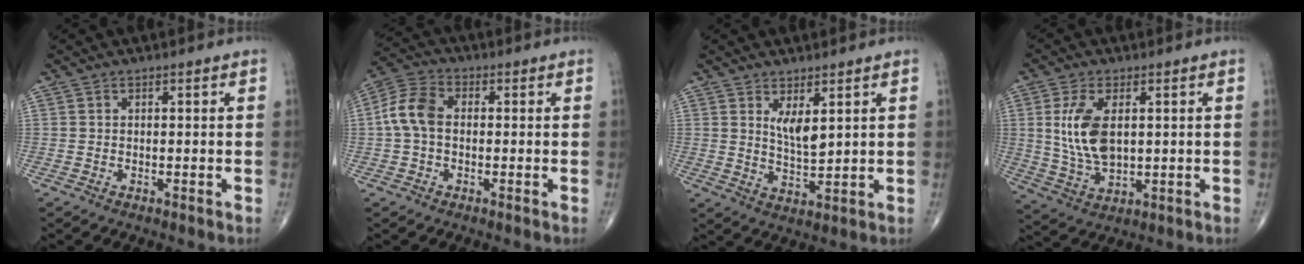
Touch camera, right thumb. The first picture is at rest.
{"total": 7.4, "force": [-0.1, 5.0, 5.5], "torque": [-0.113, 0.023, -0.011]}
{"total": 5.1, "force": [2.3, 1.9, 4.1], "torque": [-0.065, -0.026, 0.048]}
{"total": 10.4, "force": [1.8, 5.5, 8.6], "torque": [-0.173, -0.012, 0.043]}